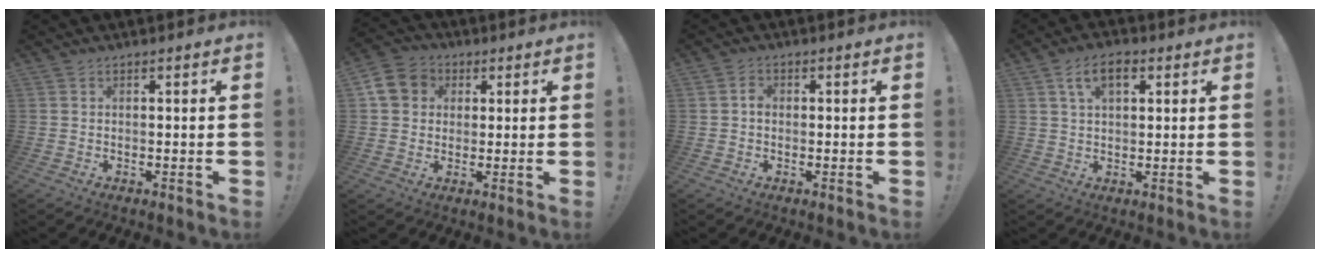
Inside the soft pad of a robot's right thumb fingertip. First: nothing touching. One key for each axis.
{"total": 9.0, "fx": 2.4, "fy": 8.0, "fz": 3.5, "tx": -0.050, "ty": 0.005, "tz": 0.052}
{"total": 2.1, "fx": -0.3, "fy": 1.7, "fz": 1.2, "tx": -0.017, "ty": 0.004, "tz": -0.007}
{"total": 7.7, "fx": 3.3, "fy": 3.9, "fz": 5.8, "tx": -0.092, "ty": 0.003, "tz": 0.058}